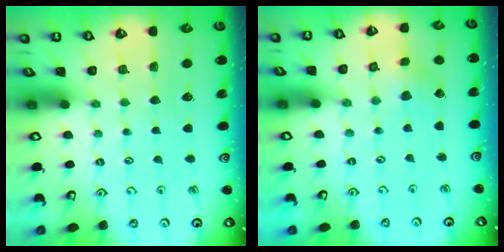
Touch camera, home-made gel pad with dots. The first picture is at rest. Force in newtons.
{"total": 1.2, "press": 1.2, "slide": 0.1}